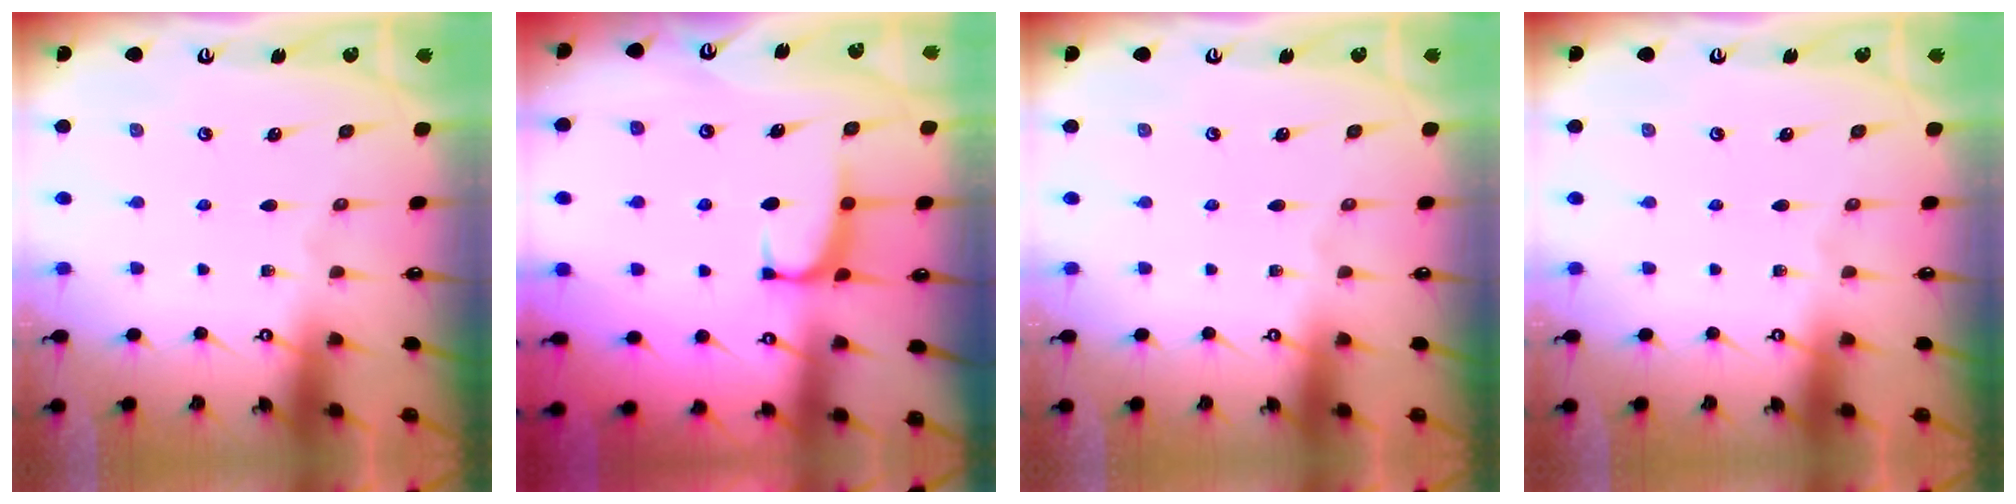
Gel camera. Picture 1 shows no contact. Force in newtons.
{"total": 1.5, "press": 1.4, "slide": 0.7}
{"total": 0.0}
{"total": 0.0}